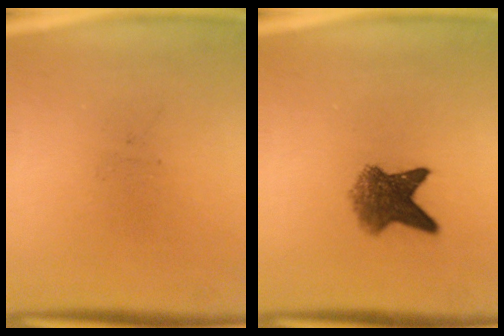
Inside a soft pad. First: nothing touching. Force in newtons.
{"total": 5.8}